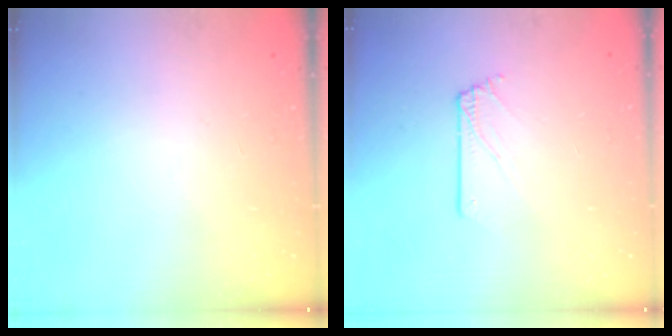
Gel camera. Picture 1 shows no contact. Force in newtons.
{"total": 1.5, "press": 1.5, "slide": 0.1}